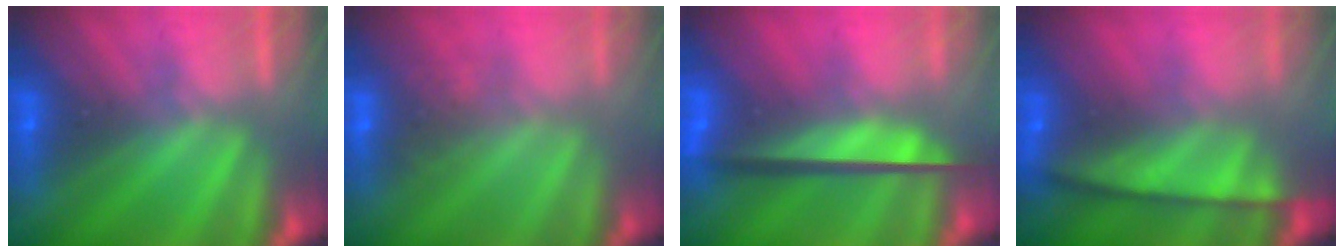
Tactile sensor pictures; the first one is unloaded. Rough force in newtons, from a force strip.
{"total": 2.8}
{"total": 8.7}
{"total": 6.7}